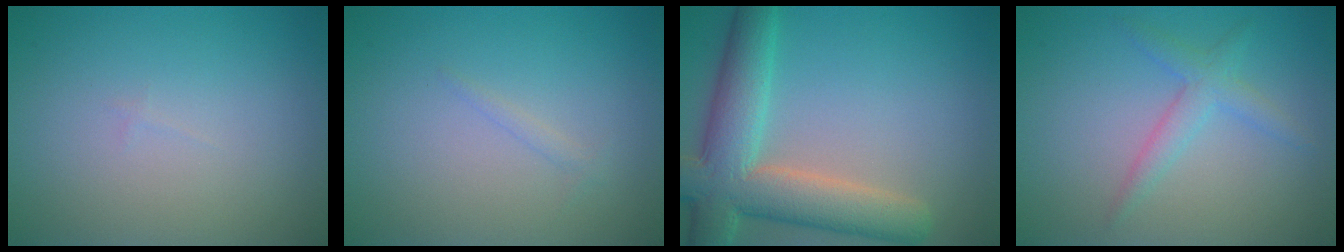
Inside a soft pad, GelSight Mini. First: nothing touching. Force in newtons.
{"total": 0.6, "press": 0.6, "slide": 0.1}
{"total": 8.5, "press": 8.5, "slide": 0.6}
{"total": 2.2, "press": 2.2, "slide": 0.1}